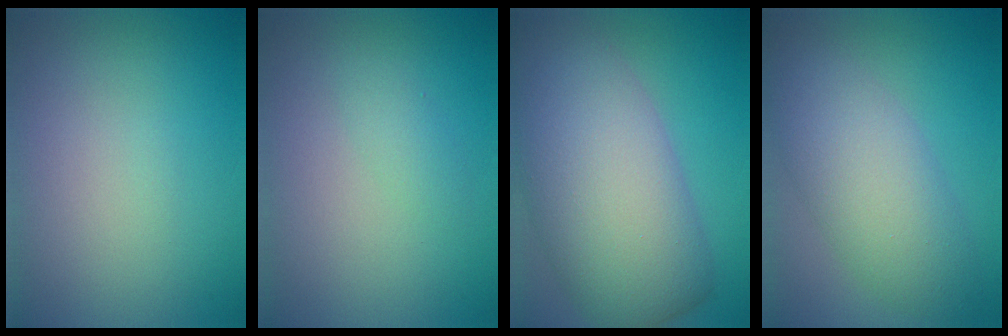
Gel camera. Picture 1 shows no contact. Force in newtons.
{"total": 1.2, "press": 1.2, "slide": 0.0}
{"total": 12.4, "press": 12.3, "slide": 0.8}
{"total": 6.2, "press": 6.2, "slide": 0.1}